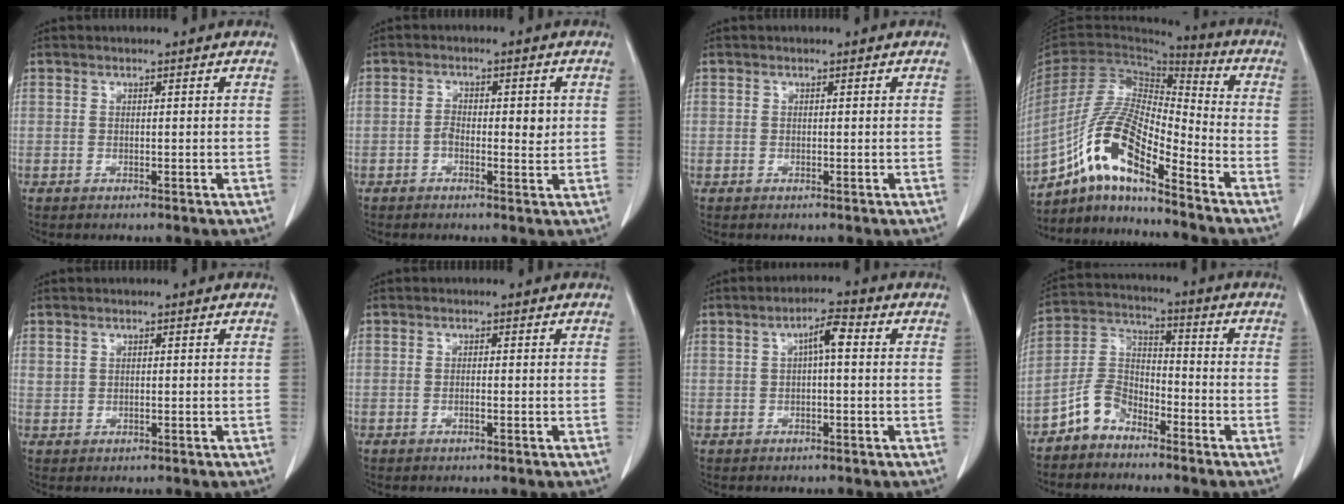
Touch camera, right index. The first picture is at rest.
{"total": 3.7, "force": [-0.2, 1.9, 3.2], "torque": [-0.045, 0.005, -0.004]}
{"total": 0.0}
{"total": 14.4, "force": [-8.6, 2.9, 11.1], "torque": [-0.232, 0.007, -0.160]}
{"total": 0.9, "force": [0.5, 0.7, 0.3], "torque": [0.000, 0.007, 0.009]}
{"total": 0.7, "force": [-0.3, 0.1, 0.6], "torque": [-0.013, 0.001, -0.005]}
{"total": 3.7, "force": [0.6, 0.7, 3.5], "torque": [-0.060, 0.013, 0.006]}
{"total": 6.4, "force": [-4.6, 4.0, 2.0], "torque": [-0.047, 0.008, -0.093]}